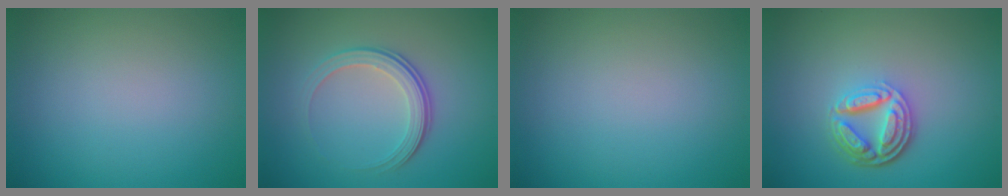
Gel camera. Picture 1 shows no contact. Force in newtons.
{"total": 3.7, "press": 2.6, "slide": 2.6}
{"total": 0.0}
{"total": 4.7, "press": 3.6, "slide": 3.1}